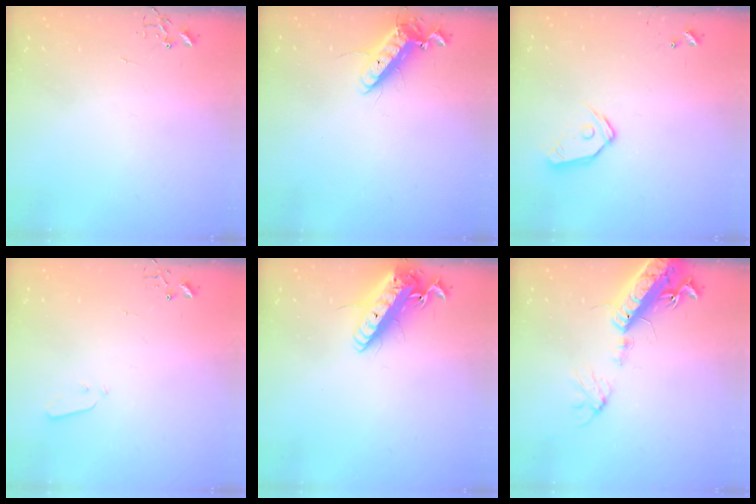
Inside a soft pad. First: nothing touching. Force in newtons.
{"total": 13.1, "press": 13.0, "slide": 2.3}
{"total": 9.8, "press": 9.8, "slide": 0.9}
{"total": 2.9, "press": 2.9, "slide": 0.4}
{"total": 17.4, "press": 17.0, "slide": 3.4}
{"total": 17.9, "press": 17.4, "slide": 3.9}